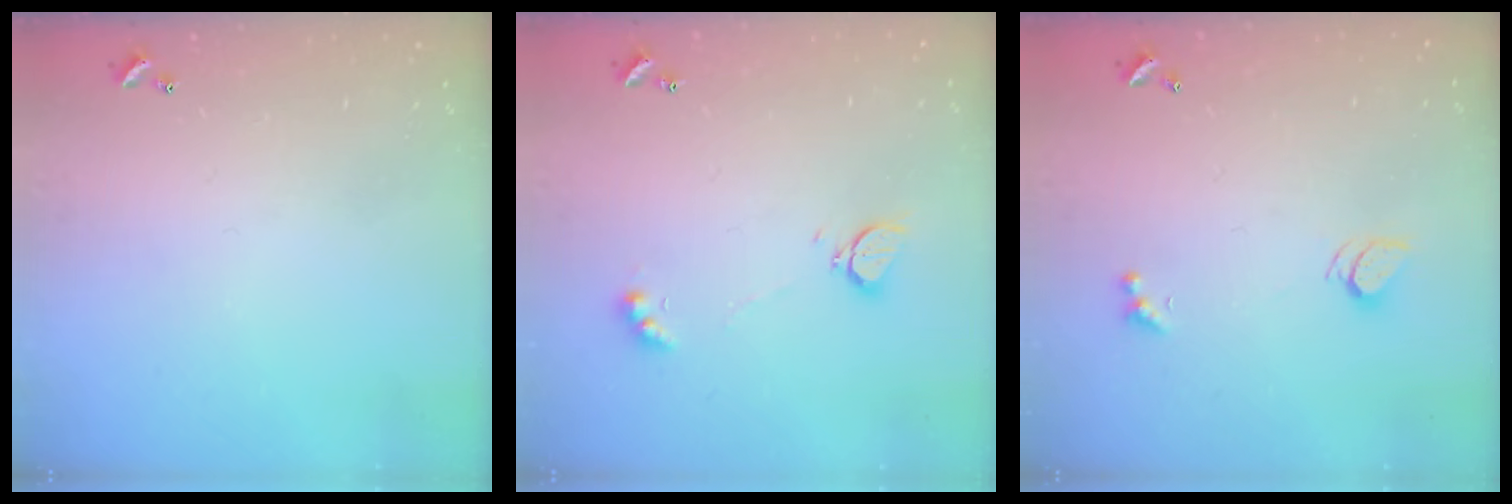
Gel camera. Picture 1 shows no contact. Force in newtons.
{"total": 2.3, "press": 2.3, "slide": 0.5}
{"total": 2.5, "press": 2.4, "slide": 0.6}